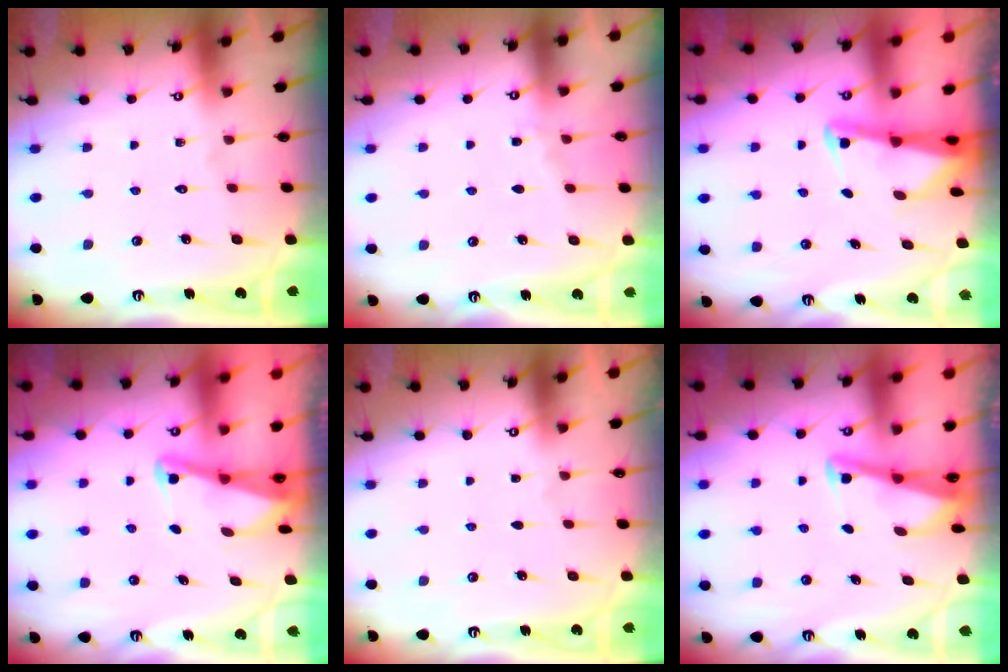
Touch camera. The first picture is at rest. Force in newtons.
{"total": 3.9, "press": 3.9, "slide": 0.5}
{"total": 2.2, "press": 2.2, "slide": 0.3}
{"total": 2.0, "press": 2.0, "slide": 0.3}
{"total": 0.9, "press": 0.9, "slide": 0.1}
{"total": 2.8, "press": 2.8, "slide": 0.4}